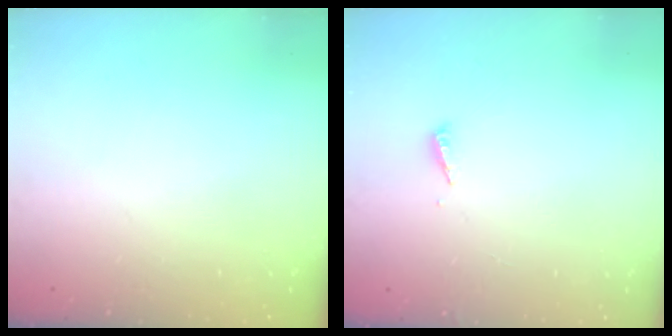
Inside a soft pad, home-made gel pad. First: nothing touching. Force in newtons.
{"total": 2.0, "press": 2.0, "slide": 0.2}